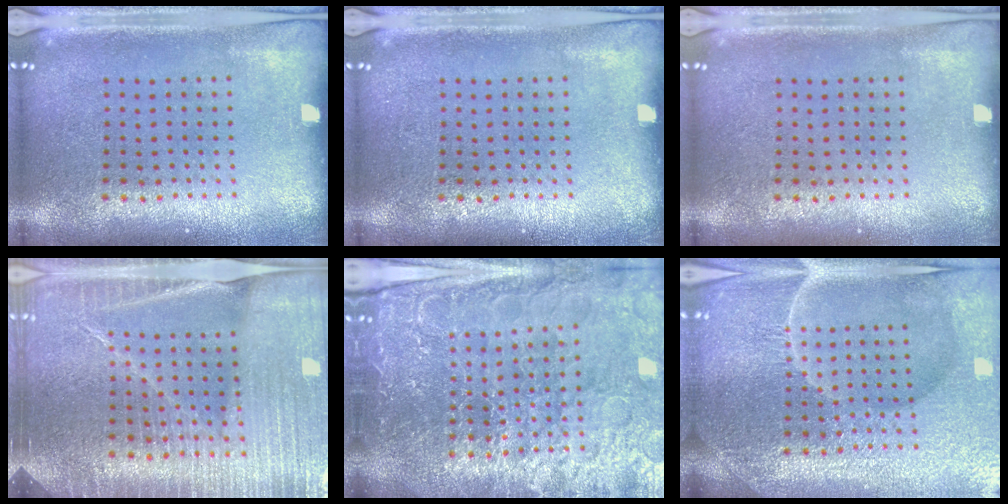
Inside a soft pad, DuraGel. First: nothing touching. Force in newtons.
{"total": 0.0}
{"total": 0.0}
{"total": 4.3, "press": 4.1, "slide": 1.5}
{"total": 5.4, "press": 5.0, "slide": 2.1}
{"total": 5.2, "press": 4.9, "slide": 1.7}